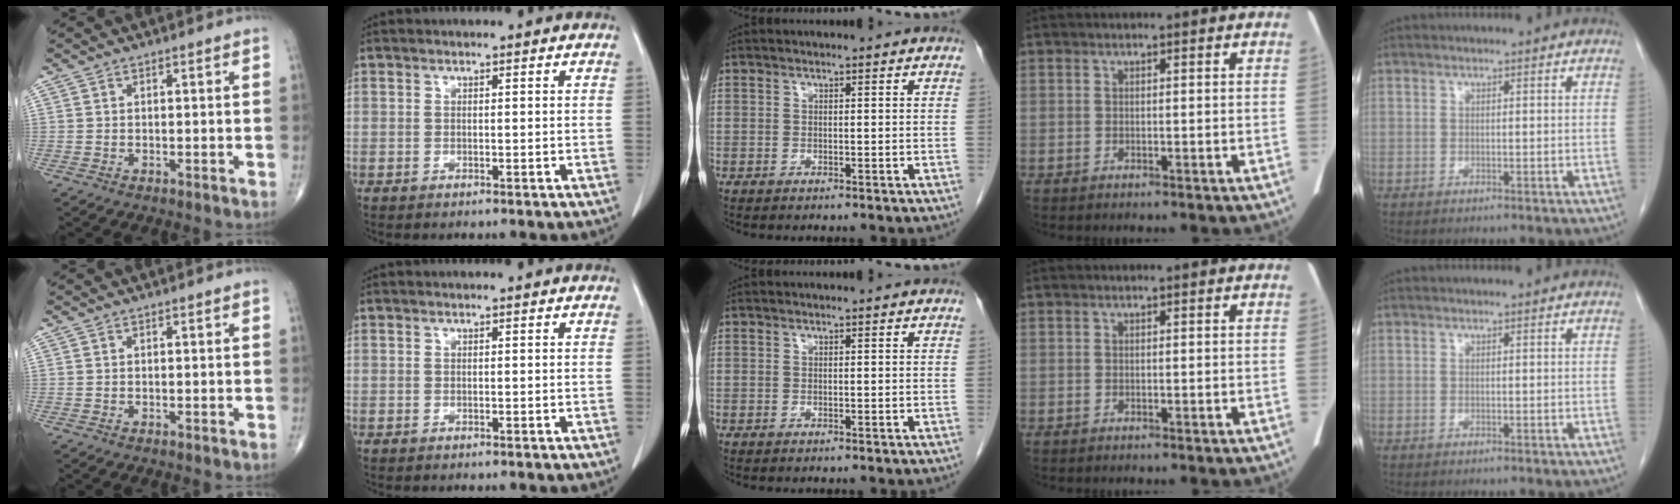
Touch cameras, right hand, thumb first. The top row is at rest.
{}